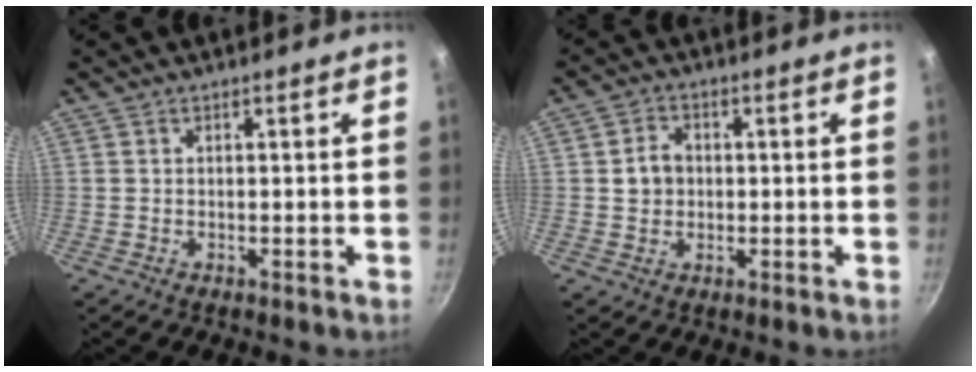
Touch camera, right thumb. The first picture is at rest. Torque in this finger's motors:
{"motor_torque": [-0.41, 0.40, 0.21, 0.17, 0.00]}